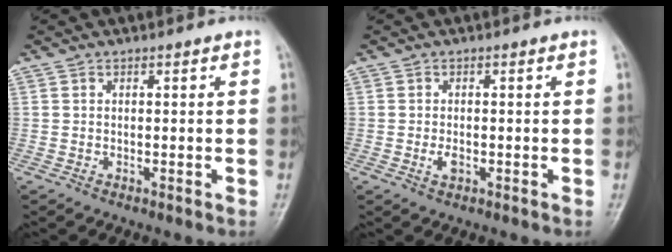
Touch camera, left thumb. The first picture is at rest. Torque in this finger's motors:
{"motor_torque": [-0.09, 0.15, 0.30, 0.03, 0.02]}